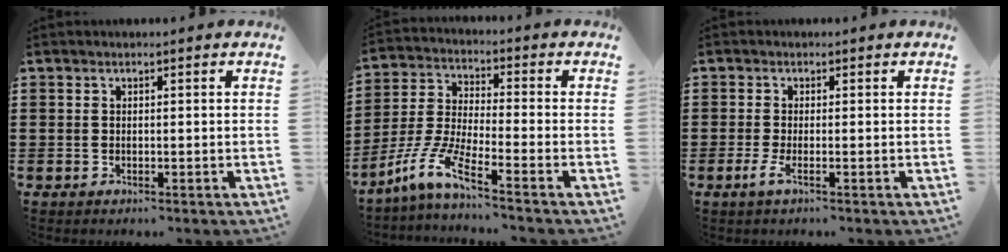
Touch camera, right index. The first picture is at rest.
{"total": 7.2, "force": [-5.3, 0.2, 4.9], "torque": [-0.140, -0.025, -0.115]}
{"total": 2.2, "force": [-0.9, 0.2, 2.0], "torque": [-0.050, -0.012, -0.019]}